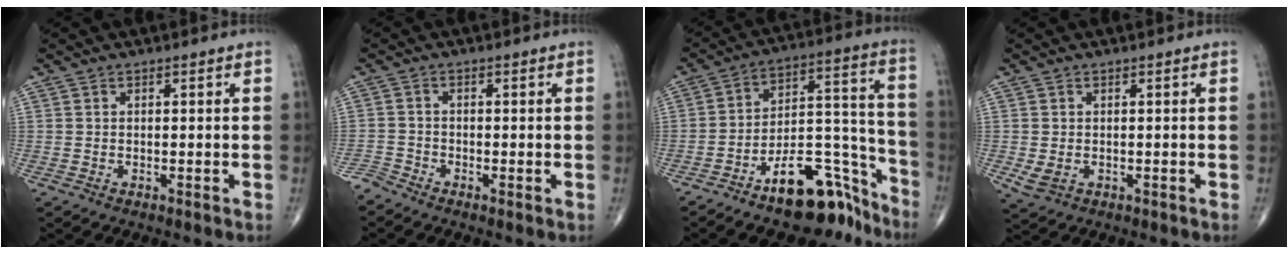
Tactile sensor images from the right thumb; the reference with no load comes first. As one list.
[{"total": 2.3, "force": [-2.2, 0.5, 0.4], "torque": [-0.006, -0.011, -0.051]}, {"total": 16.3, "force": [-11.8, 6.7, 9.1], "torque": [-0.087, 0.121, -0.185]}, {"total": 2.7, "force": [-0.4, 2.0, 1.7], "torque": [-0.035, -0.005, 0.002]}]